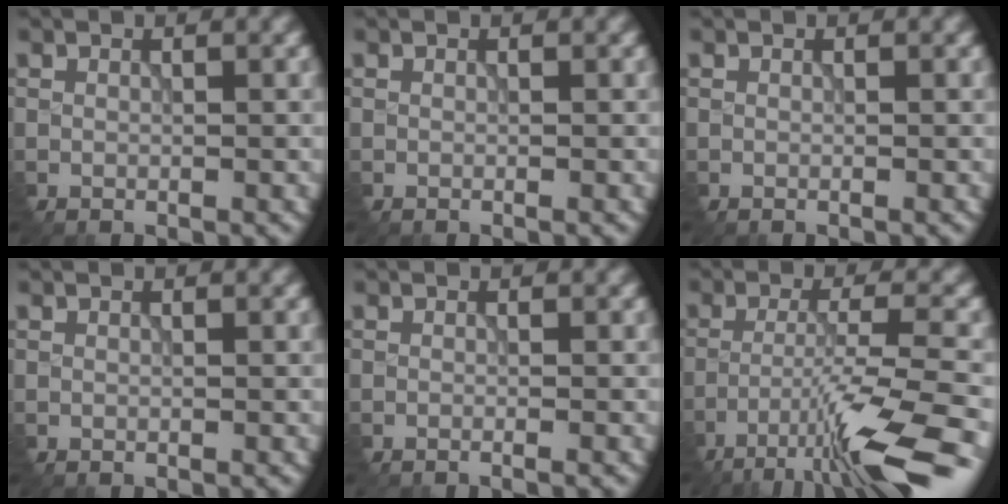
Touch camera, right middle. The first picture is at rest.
{"total": 0.0}
{"total": 0.0}
{"total": 0.0}
{"total": 0.6, "force": [-0.3, 0.1, 0.5], "torque": [-0.006, -0.002, -0.008]}
{"total": 8.2, "force": [-5.4, 0.8, 6.2], "torque": [-0.103, 0.001, -0.097]}